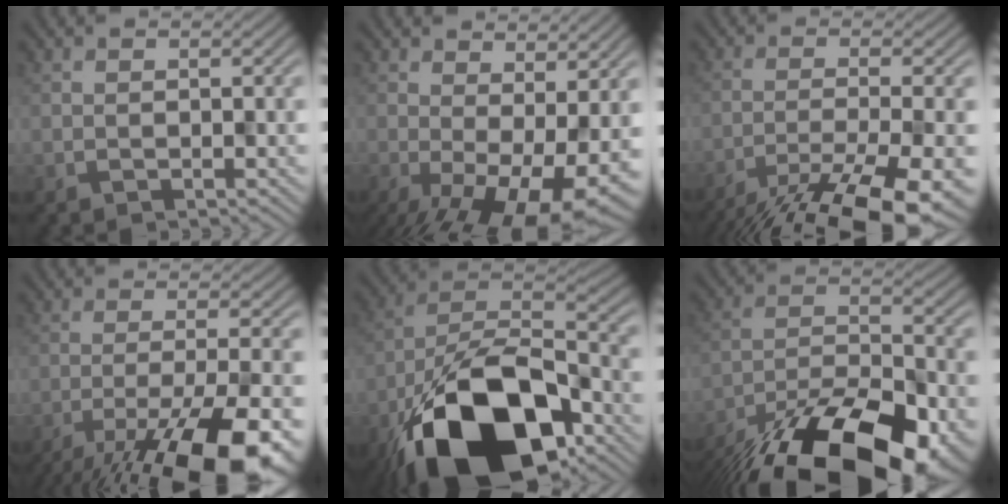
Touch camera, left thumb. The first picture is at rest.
{"total": 11.1, "force": [-3.0, 4.3, 9.8], "torque": [-0.160, -0.025, -0.026]}
{"total": 14.9, "force": [-11.5, 3.2, 9.0], "torque": [-0.153, -0.034, -0.159]}
{"total": 16.3, "force": [-11.1, 4.3, 11.2], "torque": [-0.165, -0.032, -0.155]}
{"total": 19.8, "force": [-11.3, 9.5, 13.1], "torque": [-0.243, -0.033, -0.187]}
{"total": 19.2, "force": [-14.0, 6.8, 11.3], "torque": [-0.195, -0.056, -0.213]}